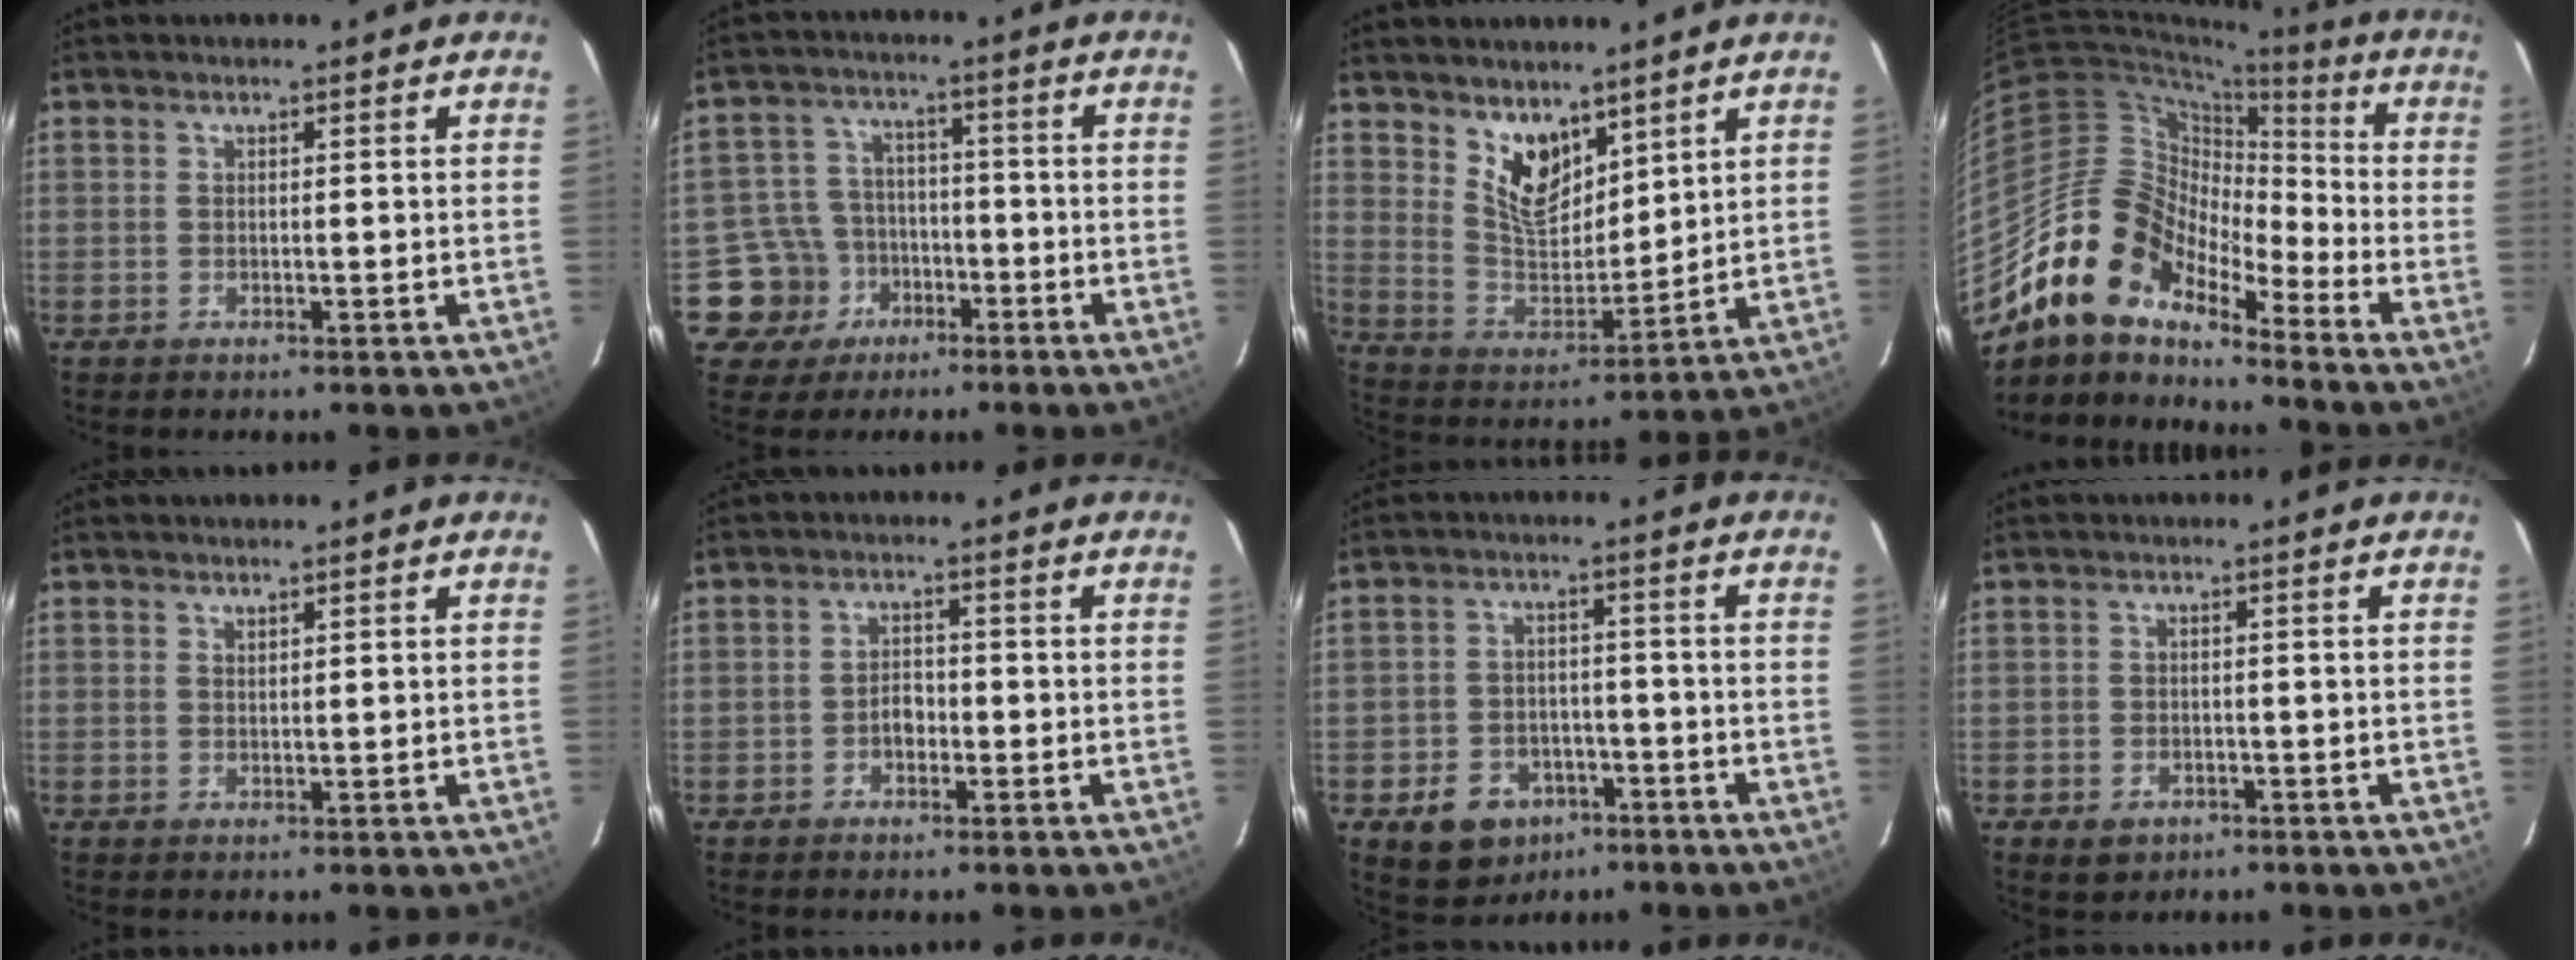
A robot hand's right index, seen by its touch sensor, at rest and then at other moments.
{"total": 9.2, "force": [-4.4, 8.1, 0.7], "torque": [-0.044, 0.030, -0.063]}
{"total": 9.9, "force": [6.6, 5.1, 5.2], "torque": [-0.088, -0.006, 0.134]}
{"total": 15.9, "force": [-12.5, 6.4, 7.3], "torque": [-0.126, 0.008, -0.250]}
{"total": 0.7, "force": [0.7, 0.2, 0.2], "torque": [-0.002, 0.001, 0.013]}
{"total": 2.9, "force": [-1.1, 2.1, 1.6], "torque": [-0.029, 0.009, -0.017]}
{"total": 10.6, "force": [-6.0, 7.8, 4.0], "torque": [-0.101, 0.020, -0.072]}
{"total": 3.7, "force": [-2.0, 2.9, 1.4], "torque": [-0.037, 0.000, -0.025]}